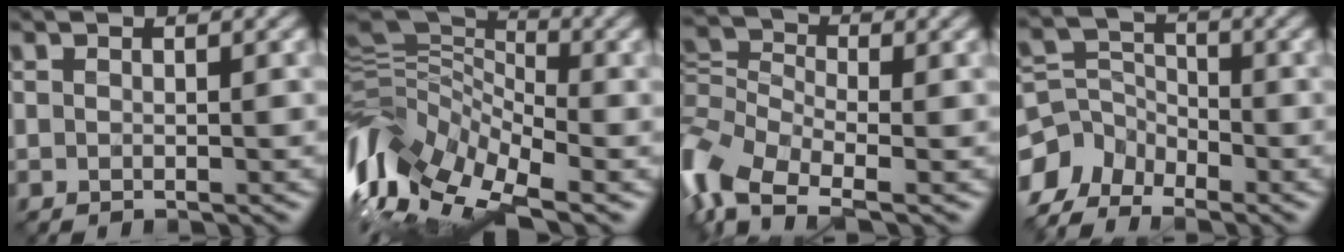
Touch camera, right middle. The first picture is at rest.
{"total": 11.9, "force": [-4.5, 6.3, 9.1], "torque": [-0.198, 0.009, -0.095]}
{"total": 7.7, "force": [-3.0, 4.4, 5.6], "torque": [-0.132, 0.004, -0.080]}
{"total": 4.9, "force": [-3.6, 2.8, 1.7], "torque": [-0.035, 0.001, -0.083]}